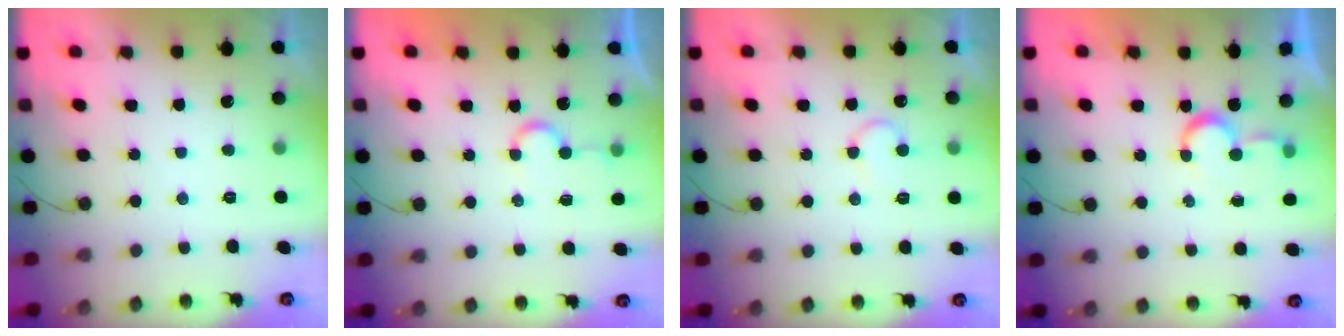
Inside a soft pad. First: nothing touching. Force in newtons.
{"total": 5.4, "press": 5.4, "slide": 0.4}
{"total": 6.6, "press": 6.6, "slide": 0.6}
{"total": 4.3, "press": 4.3, "slide": 0.3}